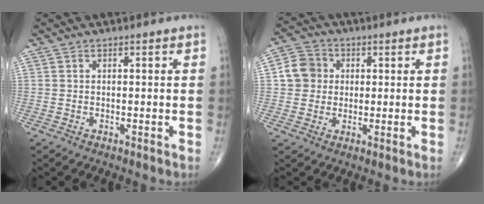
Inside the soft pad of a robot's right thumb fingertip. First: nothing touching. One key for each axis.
{"total": 6.7, "fx": 0.8, "fy": 6.2, "fz": 2.3, "tx": -0.018, "ty": 0.009, "tz": 0.006}